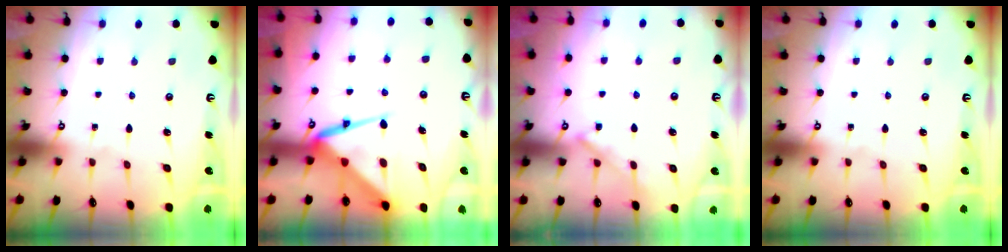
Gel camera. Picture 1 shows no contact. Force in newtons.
{"total": 10.1, "press": 10.0, "slide": 1.0}
{"total": 4.2, "press": 4.2, "slide": 0.6}
{"total": 0.0}